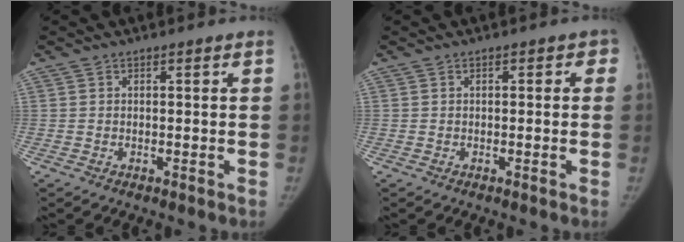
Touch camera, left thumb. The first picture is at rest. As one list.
[{"total": 1.4, "force": [0.3, 1.0, 1.0], "torque": [0.007, 0.006, -0.004]}]